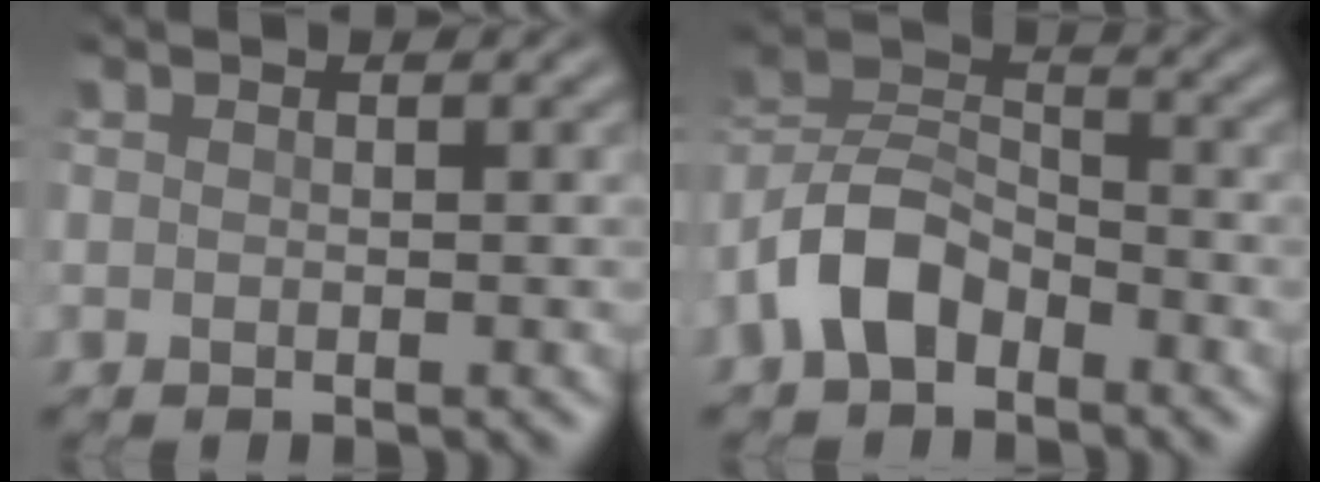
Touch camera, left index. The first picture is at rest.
{"total": 6.1, "force": [-3.6, 3.5, 3.6], "torque": [-0.079, 0.011, -0.079]}